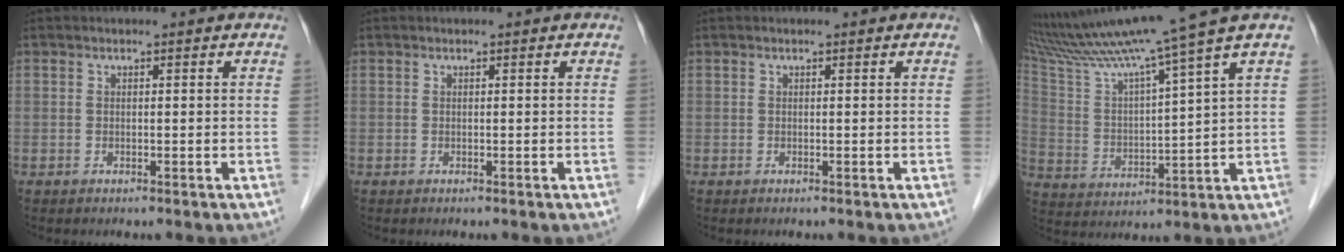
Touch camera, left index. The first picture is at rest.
{"total": 0.0}
{"total": 0.0}
{"total": 16.4, "force": [13.4, -3.2, 8.8], "torque": [-0.160, -0.015, 0.231]}